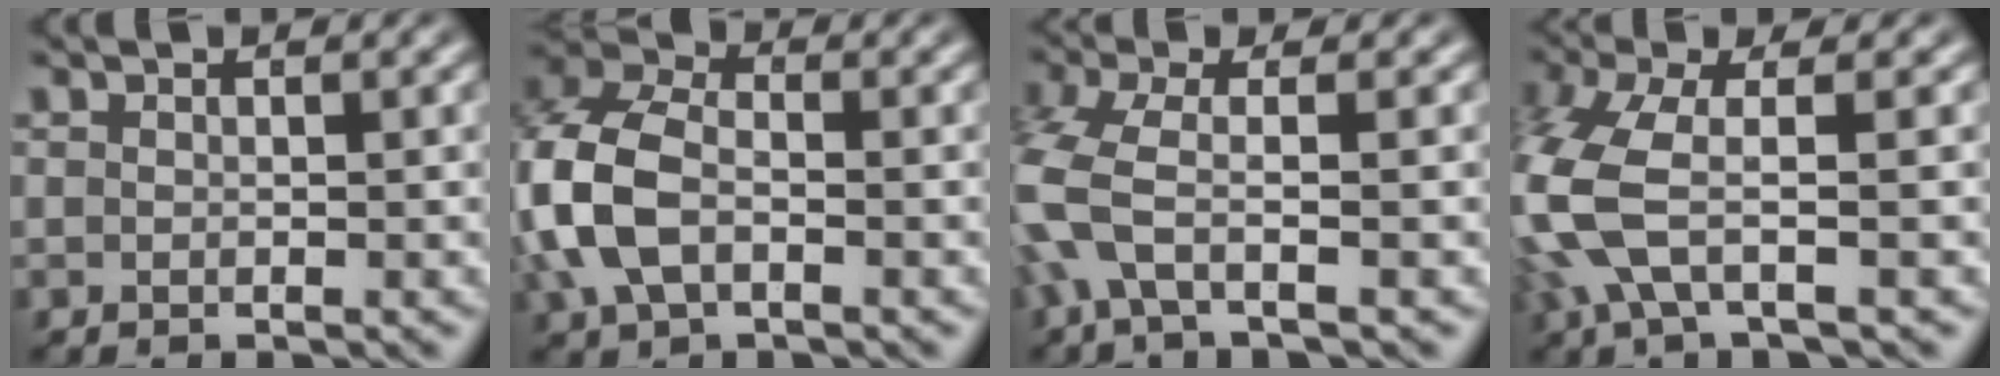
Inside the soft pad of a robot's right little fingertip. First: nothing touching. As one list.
[{"total": 8.1, "force": [-0.2, 6.5, 5.0], "torque": [-0.144, -0.016, -0.002]}, {"total": 4.9, "force": [-0.9, 2.9, 3.8], "torque": [-0.125, -0.021, -0.012]}, {"total": 6.4, "force": [-0.6, 3.7, 5.3], "torque": [-0.155, -0.021, -0.003]}]